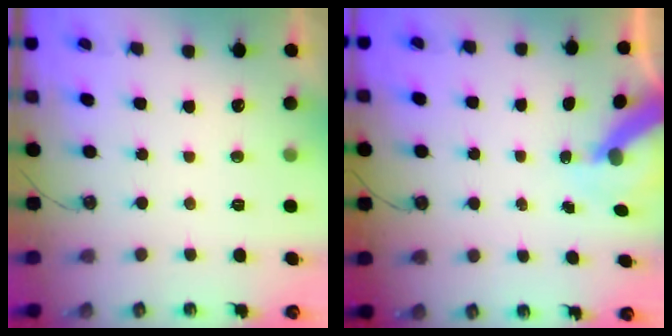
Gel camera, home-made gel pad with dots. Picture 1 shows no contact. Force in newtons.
{"total": 7.1, "press": 7.1, "slide": 0.9}